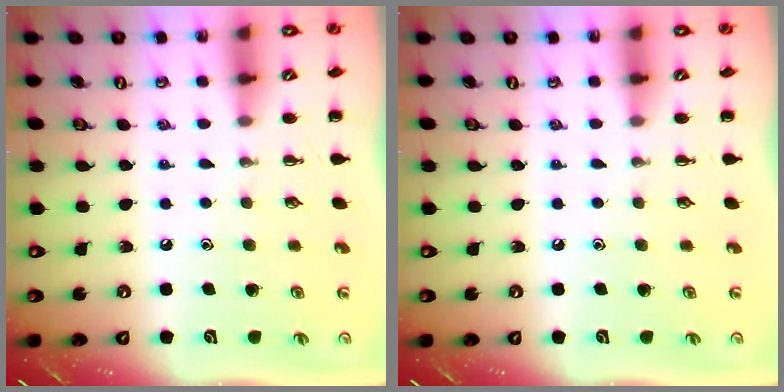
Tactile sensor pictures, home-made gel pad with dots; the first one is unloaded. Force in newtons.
{"total": 0.0}